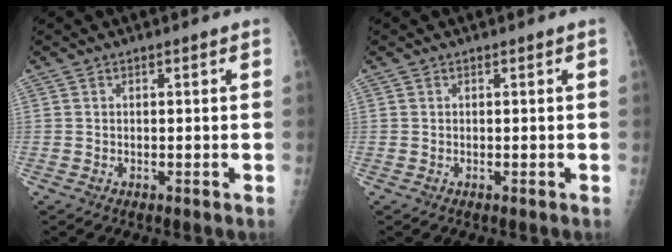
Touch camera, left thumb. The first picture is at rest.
{"total": 0.0}